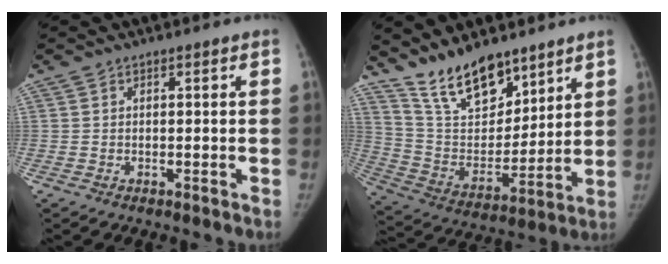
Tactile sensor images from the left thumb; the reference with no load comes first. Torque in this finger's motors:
{"motor_torque": [0.25, 0.19, 1.39, -1.39, 0.04]}